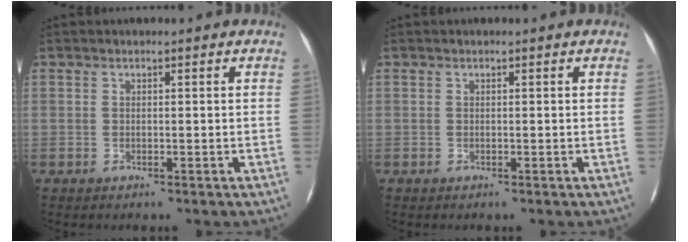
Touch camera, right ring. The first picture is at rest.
{"total": 0.0}